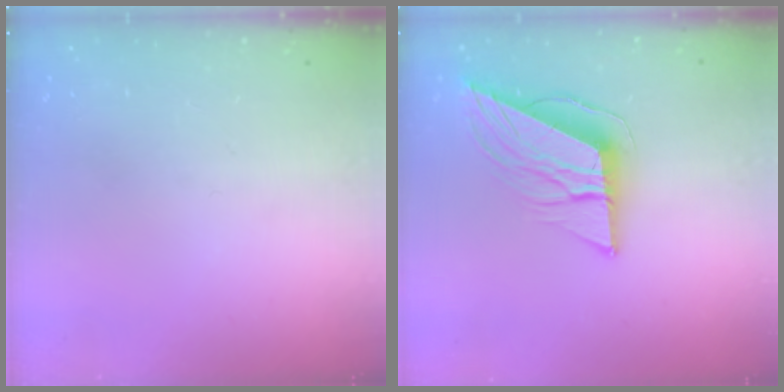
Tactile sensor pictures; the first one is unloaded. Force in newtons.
{"total": 12.4, "press": 12.3, "slide": 1.5}